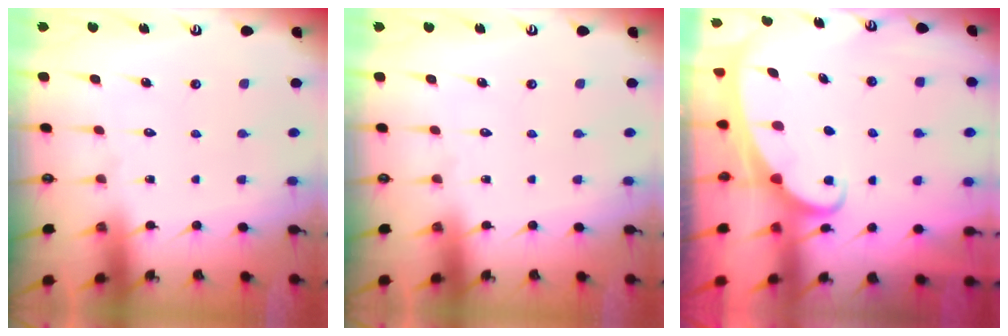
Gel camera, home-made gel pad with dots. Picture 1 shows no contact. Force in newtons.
{"total": 0.0}
{"total": 2.0, "press": 2.0, "slide": 0.2}